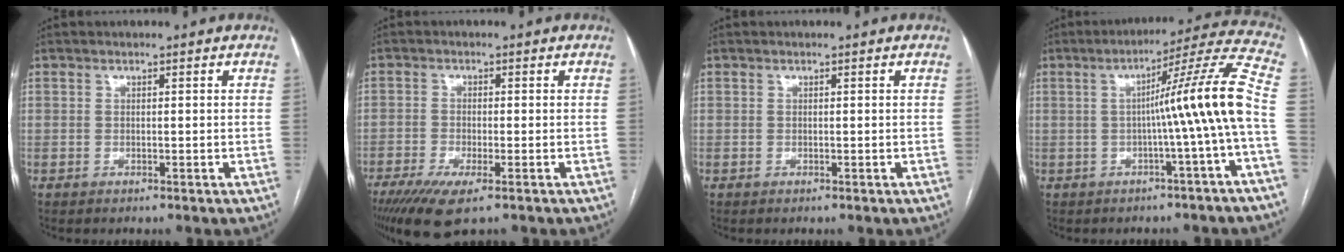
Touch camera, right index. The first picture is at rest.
{"total": 7.6, "force": [-4.7, 1.5, 5.7], "torque": [-0.101, -0.019, -0.080]}
{"total": 0.0}
{"total": 11.4, "force": [-1.8, -2.4, 11.0], "torque": [-0.148, 0.018, -0.025]}